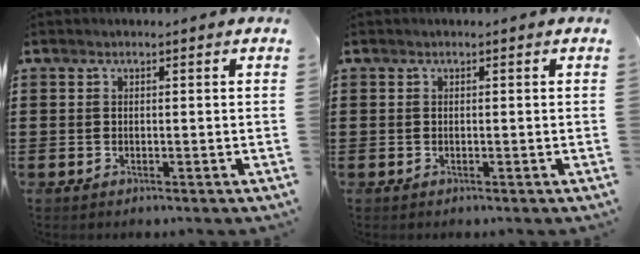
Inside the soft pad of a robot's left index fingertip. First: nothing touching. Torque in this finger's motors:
{"motor_torque": [0.00, 0.00, -0.04, 0.00]}